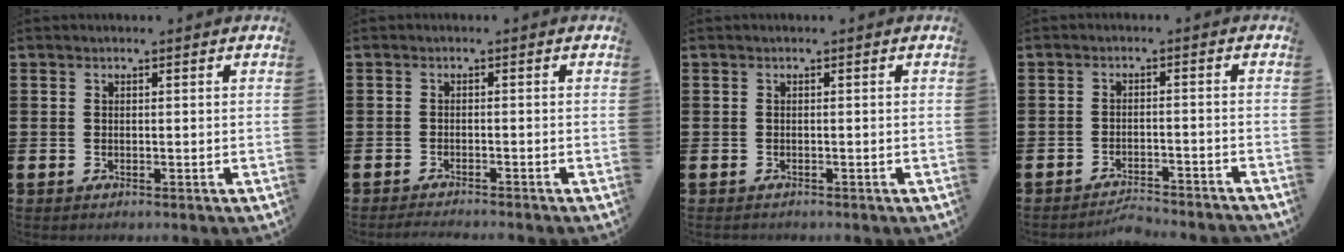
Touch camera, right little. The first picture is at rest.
{"total": 1.2, "force": [-1.2, -0.2, 0.2], "torque": [-0.004, -0.001, -0.023]}
{"total": 0.0}
{"total": 2.5, "force": [-2.5, -0.1, 0.1], "torque": [-0.006, 0.003, -0.053]}